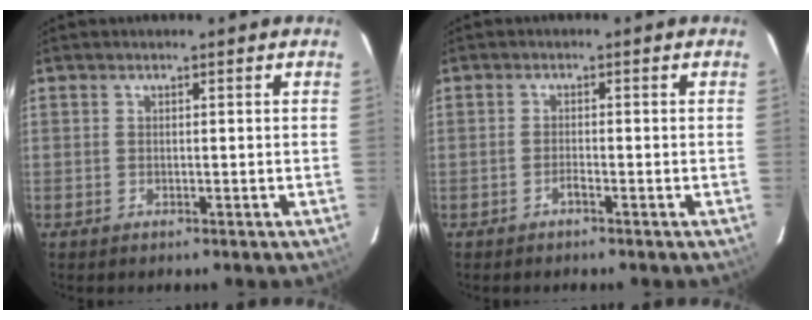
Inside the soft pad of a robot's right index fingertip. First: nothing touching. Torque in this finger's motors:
{"motor_torque": [0.32, -0.01, 0.02, 0.02]}